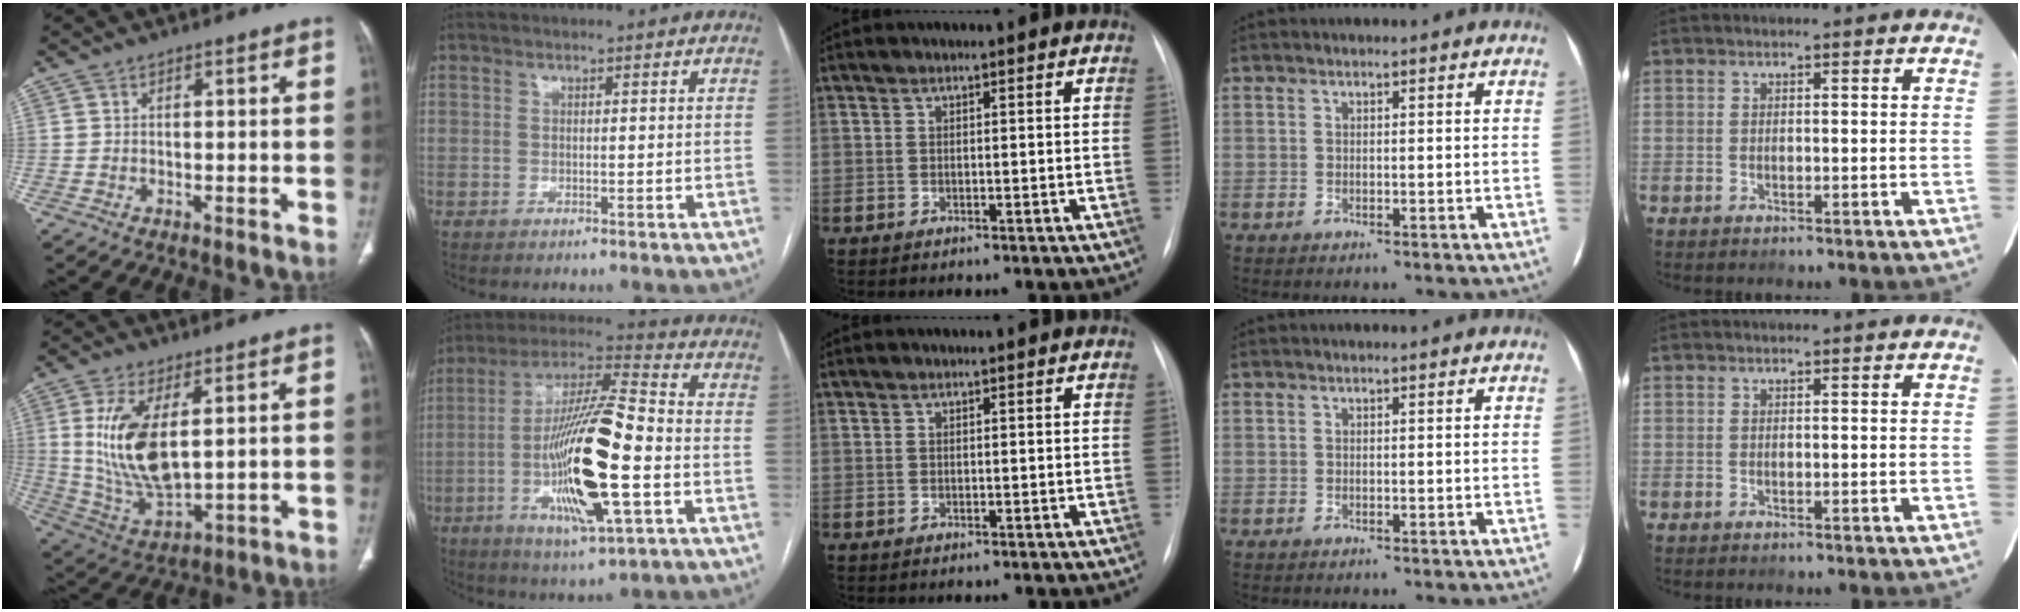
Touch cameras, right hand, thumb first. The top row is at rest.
{"thumb": {"total": 14.8, "force": [3.3, 6.8, 12.8], "torque": [-0.254, -0.024, 0.081]}, "index": {"total": 18.7, "force": [-4.1, 2.1, 18.1], "torque": [-0.352, -0.008, -0.071]}}